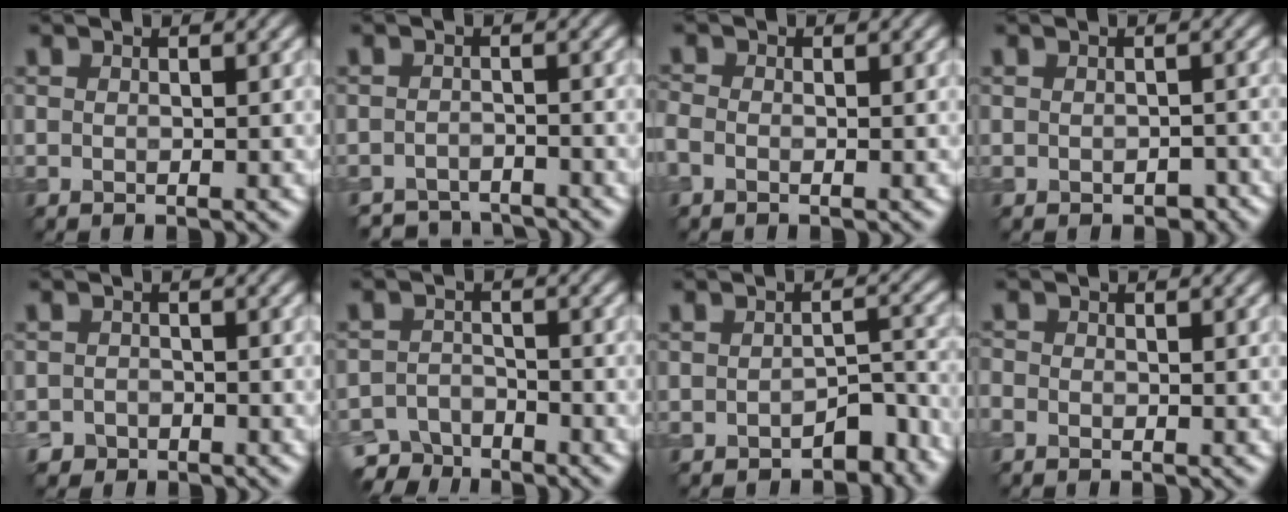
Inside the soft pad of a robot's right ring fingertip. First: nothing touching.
{"total": 3.2, "force": [-3.1, 0.6, 0.0], "torque": [0.006, 0.000, -0.057]}
{"total": 1.0, "force": [-0.6, 0.6, 0.6], "torque": [-0.018, -0.002, -0.018]}
{"total": 1.5, "force": [-0.8, 1.1, 0.8], "torque": [-0.010, -0.007, -0.009]}
{"total": 1.6, "force": [-1.1, 1.1, 0.0], "torque": [0.005, 0.009, -0.021]}
{"total": 4.1, "force": [-3.4, 2.1, 1.0], "torque": [-0.009, -0.006, -0.066]}
{"total": 3.3, "force": [-2.3, 1.6, 1.7], "torque": [-0.013, 0.005, -0.029]}
{"total": 0.8, "force": [-0.5, 0.5, 0.2], "torque": [-0.003, -0.001, -0.016]}